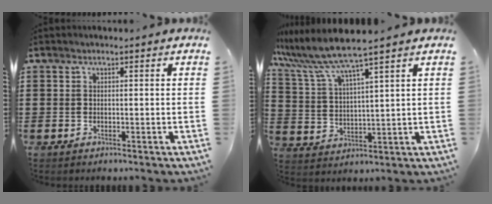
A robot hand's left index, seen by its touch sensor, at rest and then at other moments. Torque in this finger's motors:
{"motor_torque": [0.86, -0.88, 0.89, 0.21]}